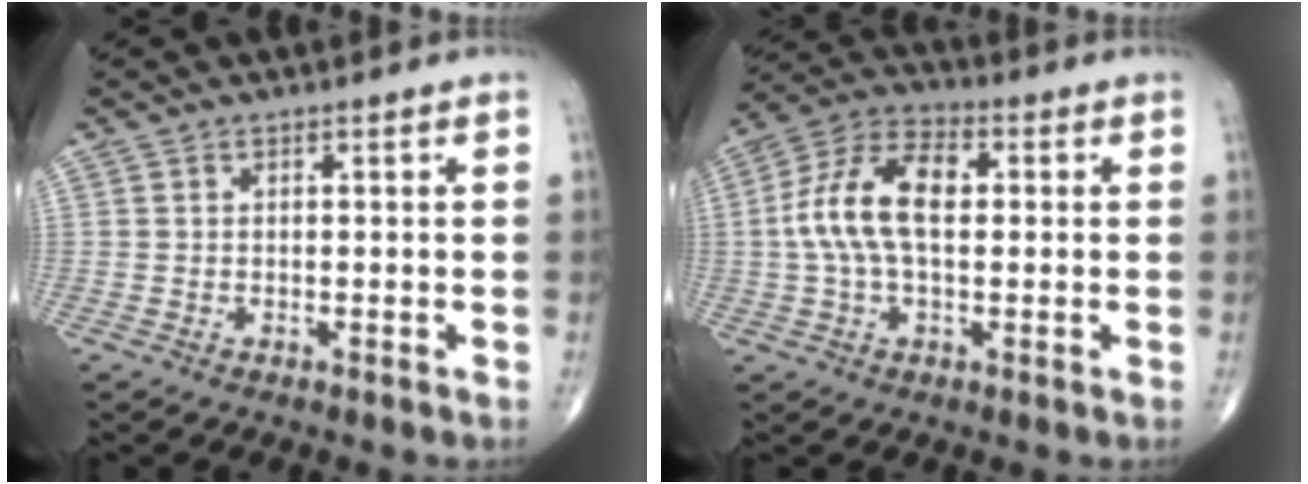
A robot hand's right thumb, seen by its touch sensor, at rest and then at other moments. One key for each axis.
{"total": 13.1, "fx": 1.1, "fy": 7.1, "fz": 10.9, "tx": -0.215, "ty": 0.031, "tz": 0.012}